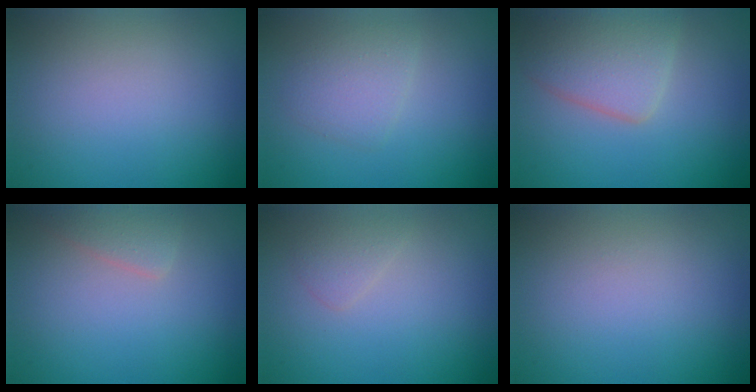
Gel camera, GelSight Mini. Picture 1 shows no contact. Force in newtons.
{"total": 2.3, "press": 2.3, "slide": 0.1}
{"total": 4.3, "press": 4.3, "slide": 0.3}
{"total": 1.7, "press": 1.7, "slide": 0.2}
{"total": 1.1, "press": 1.1, "slide": 0.0}
{"total": 0.0}